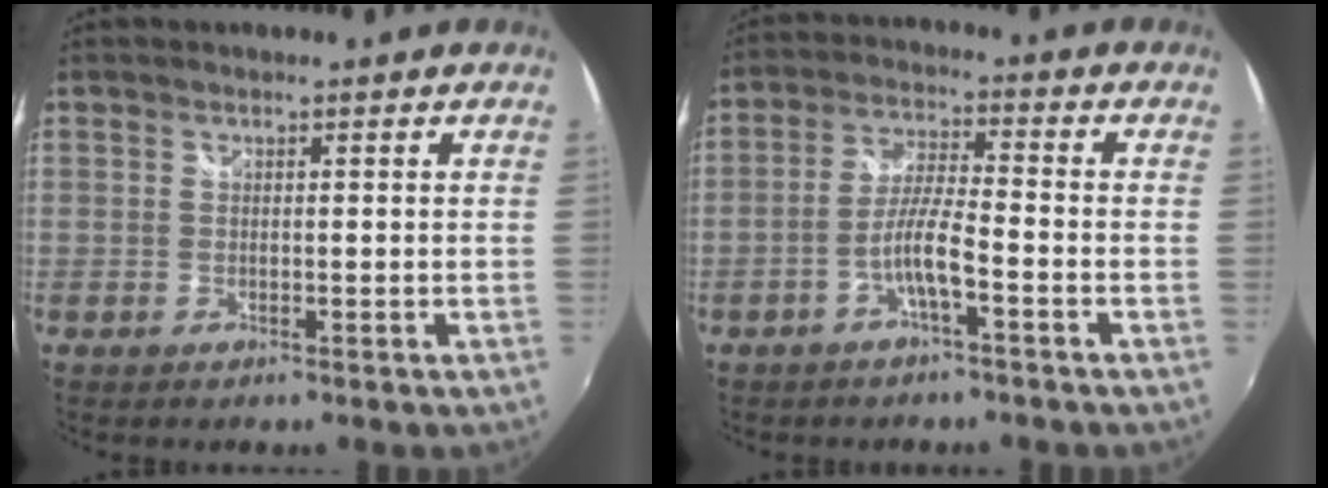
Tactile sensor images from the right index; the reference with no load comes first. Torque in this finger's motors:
{"motor_torque": [0.97, -0.34, 0.51, 0.14]}